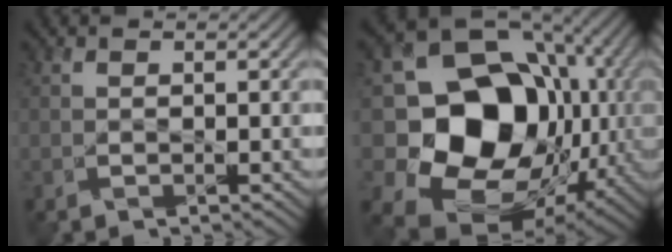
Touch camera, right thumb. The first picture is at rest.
{"total": 19.1, "force": [0.3, 15.7, 10.8], "torque": [-0.220, -0.040, 0.029]}